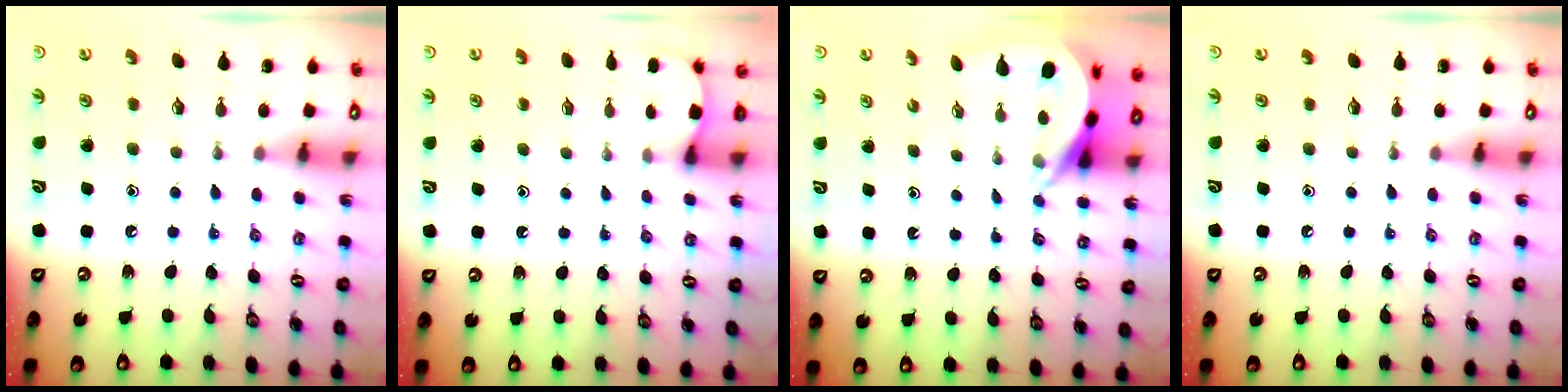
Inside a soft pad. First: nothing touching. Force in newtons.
{"total": 1.3, "press": 1.3, "slide": 0.1}
{"total": 4.6, "press": 4.6, "slide": 0.5}
{"total": 0.0}